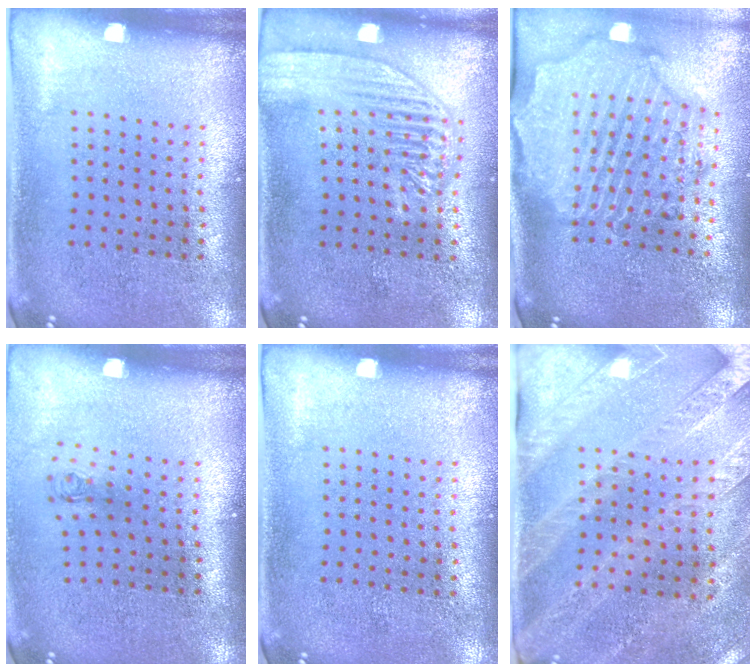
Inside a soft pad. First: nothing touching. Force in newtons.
{"total": 2.0, "press": 2.0, "slide": 0.2}
{"total": 3.2, "press": 2.8, "slide": 1.6}
{"total": 0.7, "press": 0.3, "slide": 0.7}
{"total": 0.0}
{"total": 2.6, "press": 2.4, "slide": 1.2}